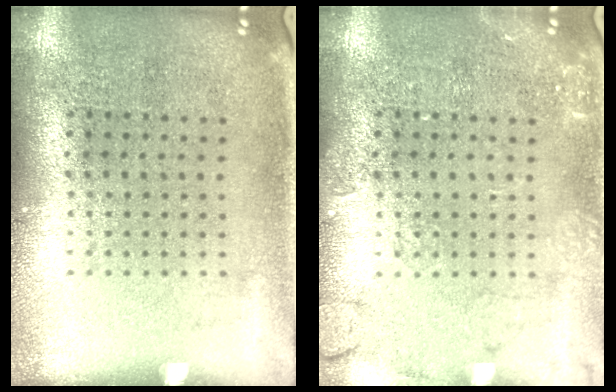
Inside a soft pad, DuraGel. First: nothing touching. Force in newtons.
{"total": 2.2, "press": 2.2, "slide": 0.4}